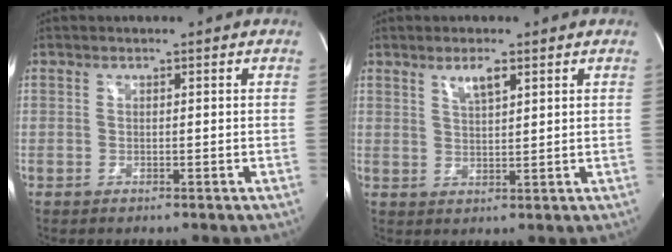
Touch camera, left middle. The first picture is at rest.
{"total": 3.2, "force": [2.0, 0.6, 2.4], "torque": [-0.045, 0.000, 0.037]}